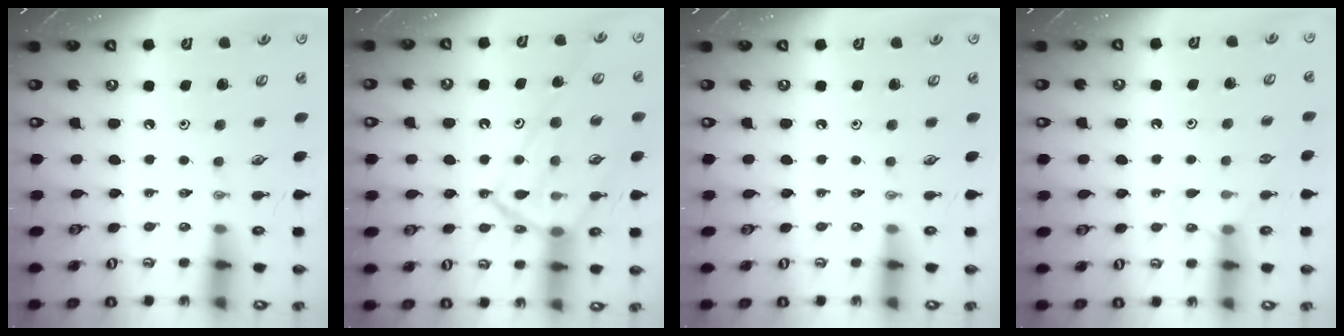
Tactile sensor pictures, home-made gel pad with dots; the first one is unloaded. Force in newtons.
{"total": 16.6, "press": 16.6, "slide": 1.4}
{"total": 0.0}
{"total": 5.4, "press": 5.4, "slide": 0.6}